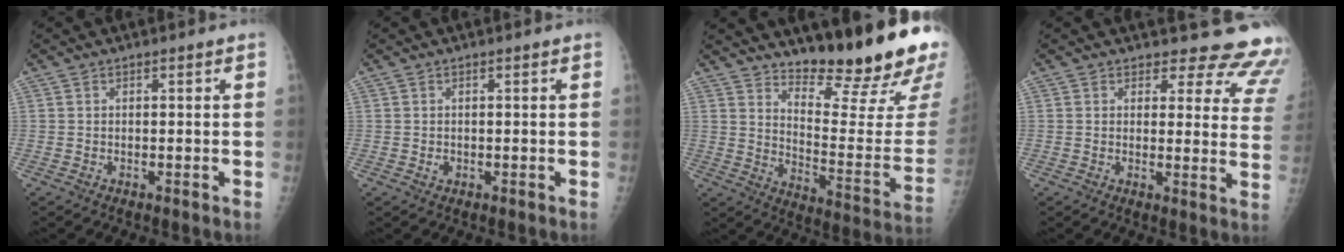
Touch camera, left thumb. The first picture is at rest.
{"total": 0.8, "force": [0.1, 0.6, 0.4], "torque": [-0.003, 0.000, 0.002]}
{"total": 21.5, "force": [17.4, 2.8, 12.4], "torque": [-0.158, -0.158, 0.249]}
{"total": 14.7, "force": [13.8, 4.6, 2.1], "torque": [0.030, -0.121, 0.122]}